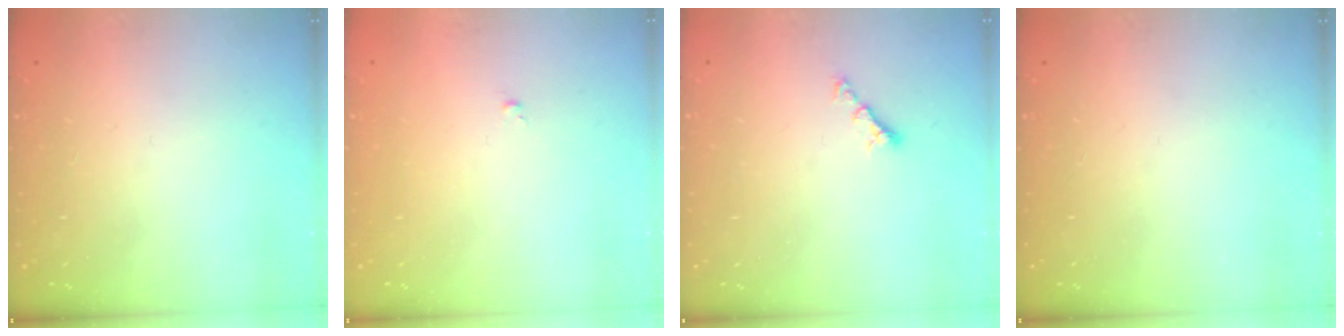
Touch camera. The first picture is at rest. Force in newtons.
{"total": 0.0}
{"total": 3.4, "press": 3.3, "slide": 0.6}
{"total": 0.0}